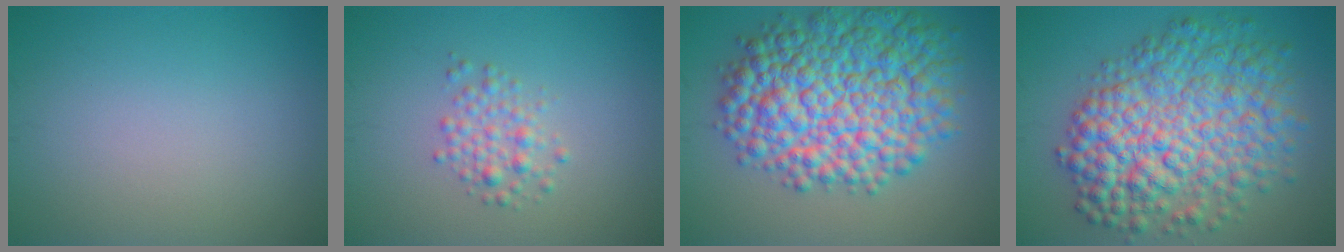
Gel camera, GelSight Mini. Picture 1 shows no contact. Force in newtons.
{"total": 2.2, "press": 2.2, "slide": 0.1}
{"total": 12.2, "press": 12.2, "slide": 0.2}
{"total": 10.5, "press": 10.5, "slide": 0.1}